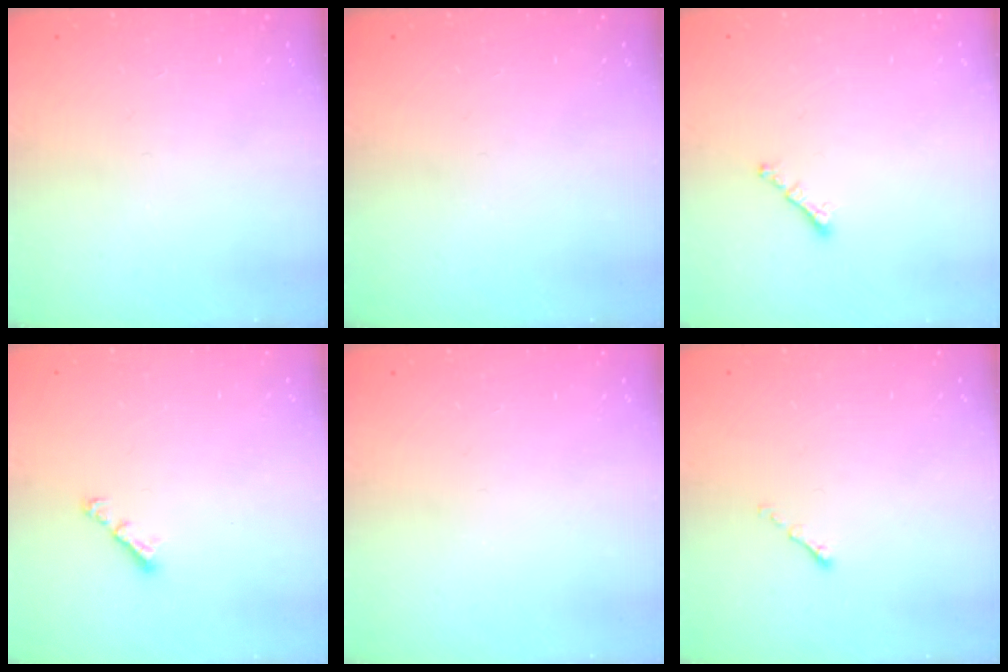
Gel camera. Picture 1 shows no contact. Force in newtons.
{"total": 0.0}
{"total": 0.7, "press": 0.6, "slide": 0.4}
{"total": 3.1, "press": 3.1, "slide": 0.6}
{"total": 0.0}
{"total": 0.0}